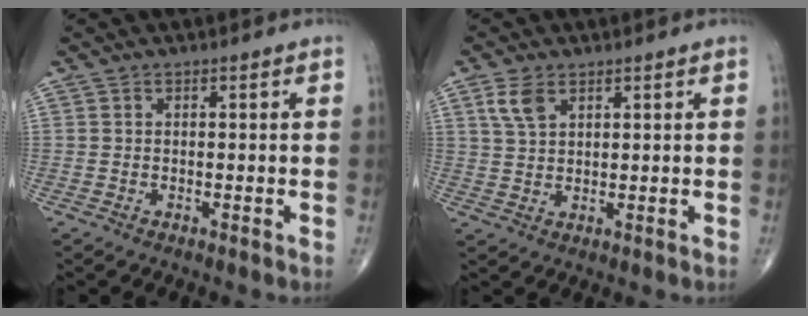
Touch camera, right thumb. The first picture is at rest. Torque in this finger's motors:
{"motor_torque": [-0.26, 0.27, 0.09, -0.11, 0.02]}